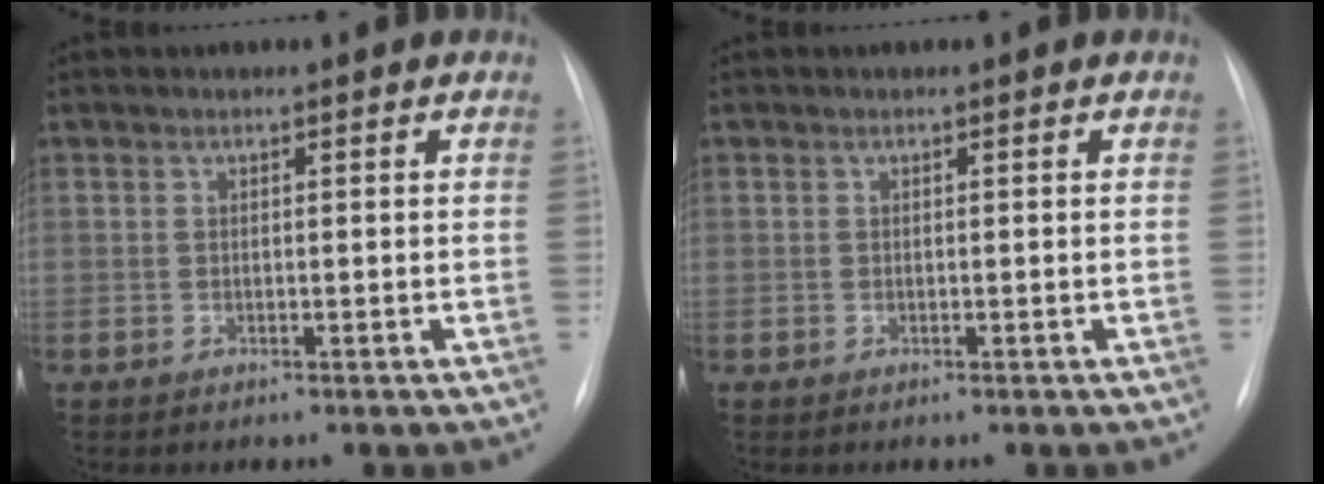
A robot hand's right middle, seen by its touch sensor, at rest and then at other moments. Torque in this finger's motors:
{"motor_torque": [0.10, -0.04, 0.02, -0.02]}